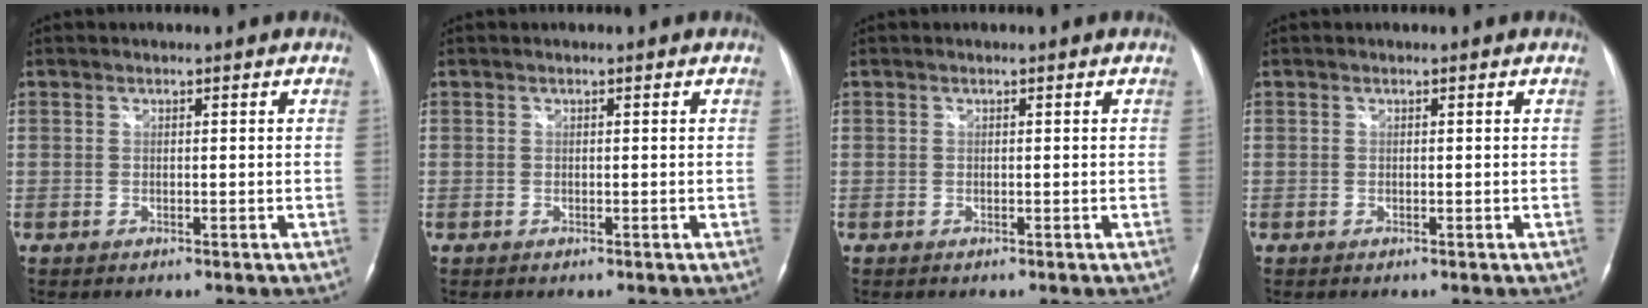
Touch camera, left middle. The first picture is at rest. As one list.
[{"total": 0.0}, {"total": 0.0}, {"total": 0.0}]